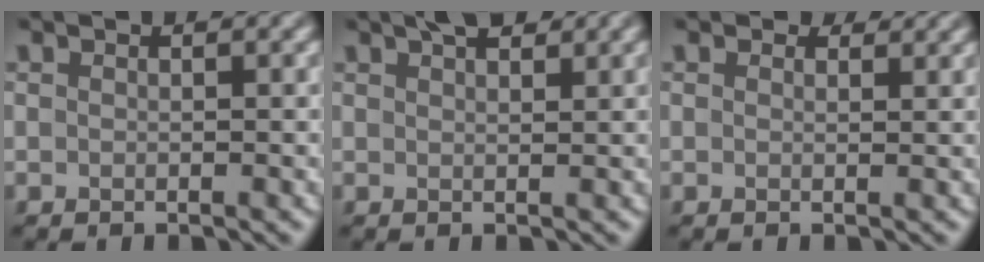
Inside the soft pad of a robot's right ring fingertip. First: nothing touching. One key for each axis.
{"total": 2.7, "fx": 2.0, "fy": 0.7, "fz": 1.7, "tx": -0.020, "ty": 0.005, "tz": 0.030}
{"total": 1.4, "fx": 1.1, "fy": 0.7, "fz": 0.5, "tx": -0.010, "ty": -0.005, "tz": 0.009}